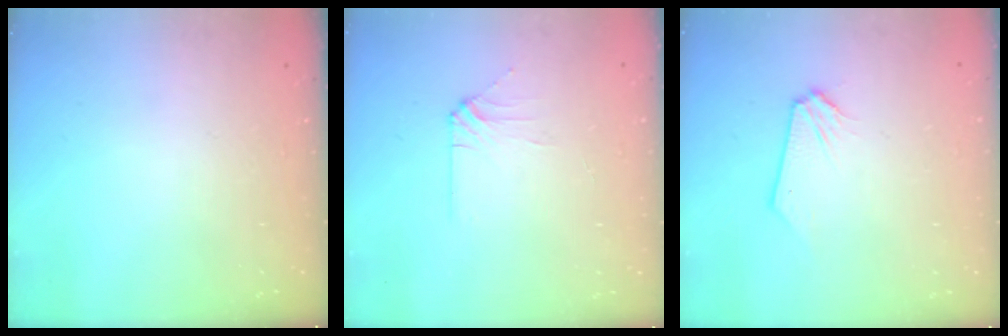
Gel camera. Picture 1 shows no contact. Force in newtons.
{"total": 3.5, "press": 3.4, "slide": 0.8}
{"total": 0.0}